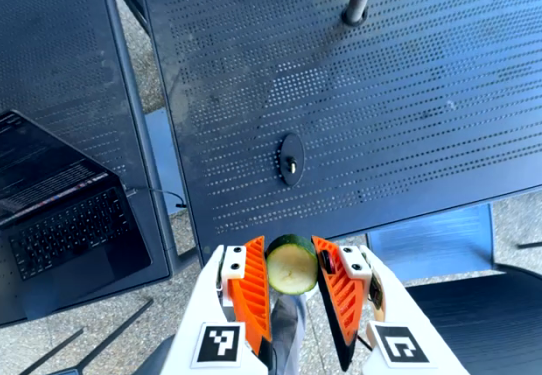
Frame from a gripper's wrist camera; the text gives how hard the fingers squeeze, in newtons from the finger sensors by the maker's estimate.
{"total": 9.6, "left": 9.1, "right": 10.1}